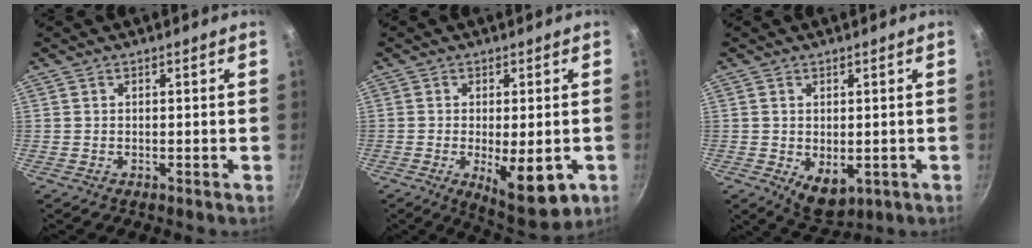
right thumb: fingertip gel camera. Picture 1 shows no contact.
{"total": 11.6, "force": [-3.2, 4.4, 10.2], "torque": [-0.128, -0.007, -0.032]}
{"total": 6.1, "force": [-0.9, 3.9, 4.6], "torque": [-0.060, -0.014, -0.001]}